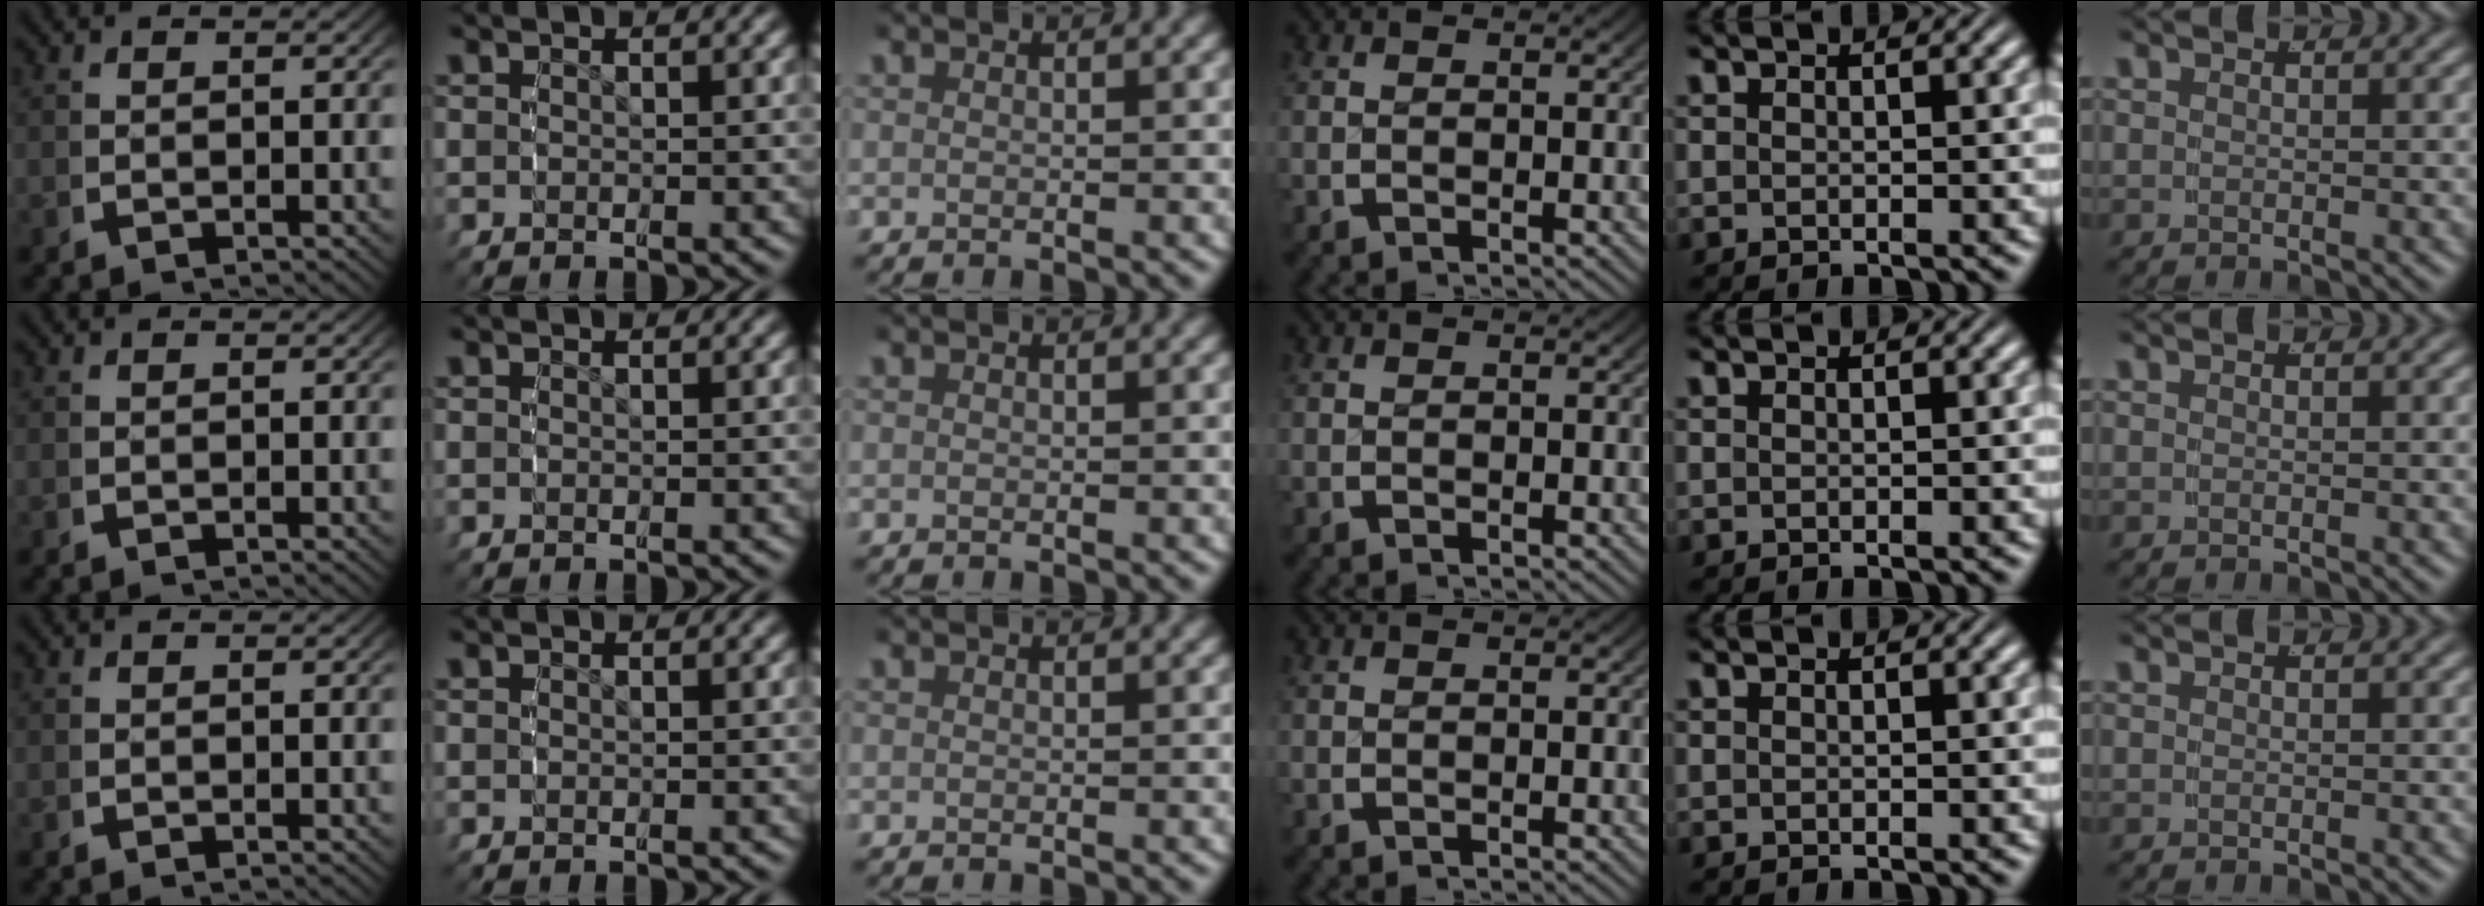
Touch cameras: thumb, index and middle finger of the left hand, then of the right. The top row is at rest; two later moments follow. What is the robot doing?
{"motion": "reach", "object": "shirt"}